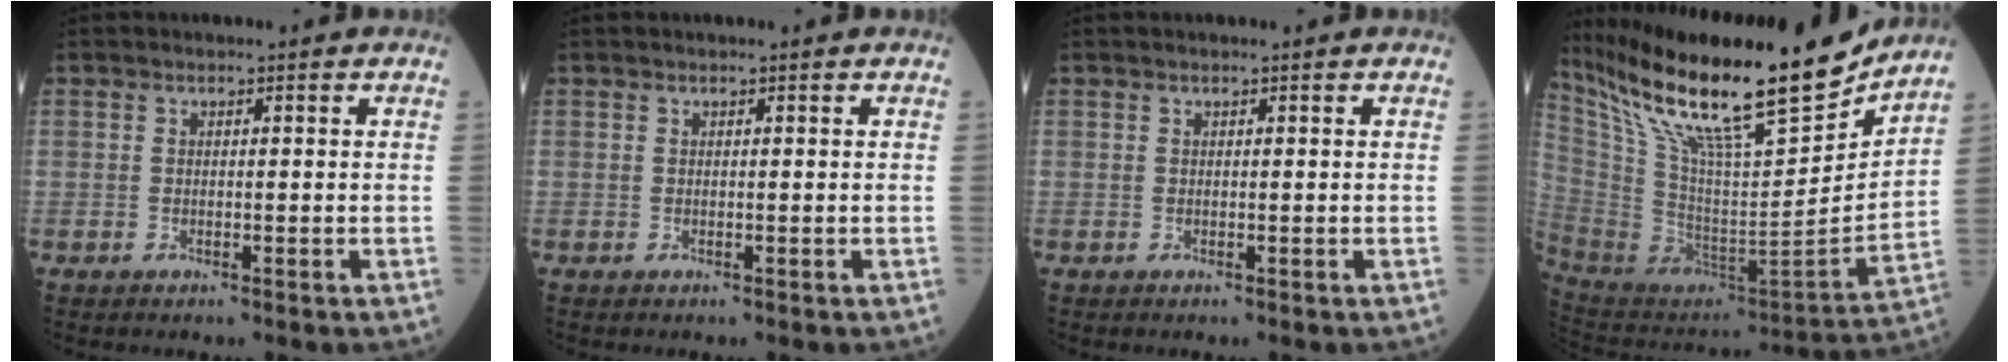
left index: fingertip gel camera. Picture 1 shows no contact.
{"total": 0.0}
{"total": 0.0}
{"total": 27.5, "force": [21.8, 3.2, 16.5], "torque": [-0.302, -0.027, 0.365]}